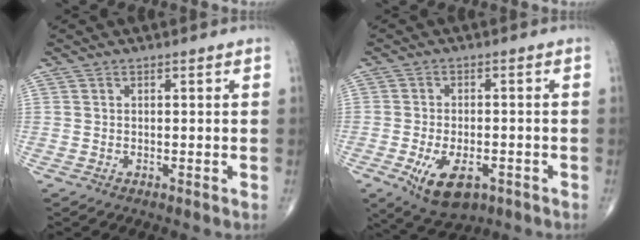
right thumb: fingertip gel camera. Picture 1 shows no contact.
{"total": 9.2, "force": [-3.9, 4.8, 6.8], "torque": [-0.112, 0.004, -0.054]}